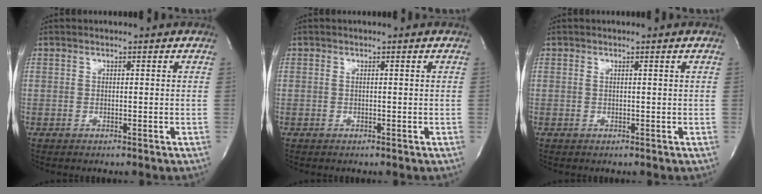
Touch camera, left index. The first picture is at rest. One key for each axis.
{"total": 0.0}
{"total": 0.5, "fx": 0.0, "fy": -0.3, "fz": 0.4, "tx": -0.019, "ty": -0.005, "tz": 0.005}